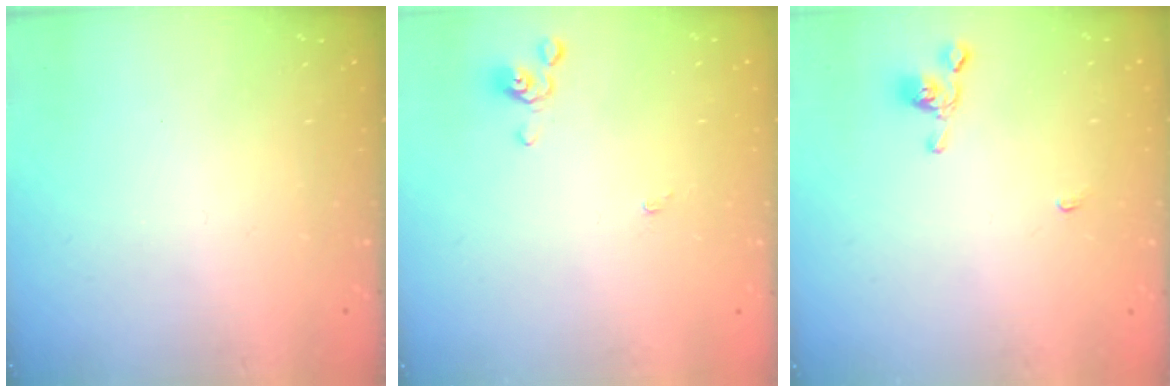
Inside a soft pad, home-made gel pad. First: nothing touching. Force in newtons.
{"total": 0.0}
{"total": 0.5, "press": 0.5, "slide": 0.3}